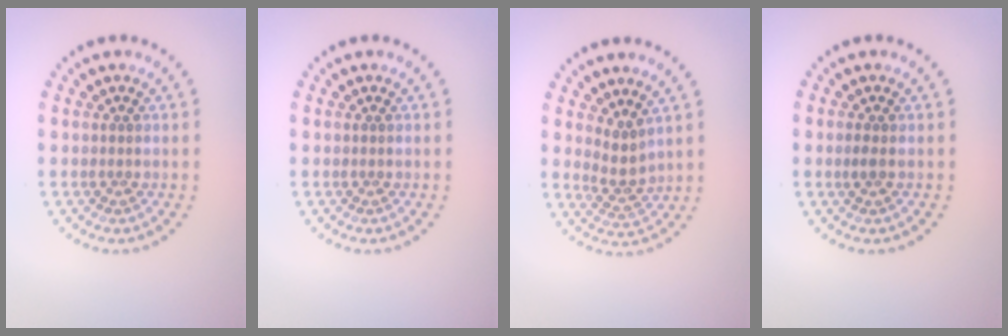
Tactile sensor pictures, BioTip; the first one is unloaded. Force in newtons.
{"total": 0.0}
{"total": 2.1, "press": 1.5, "slide": 1.5}
{"total": 0.8, "press": 0.8, "slide": 0.3}